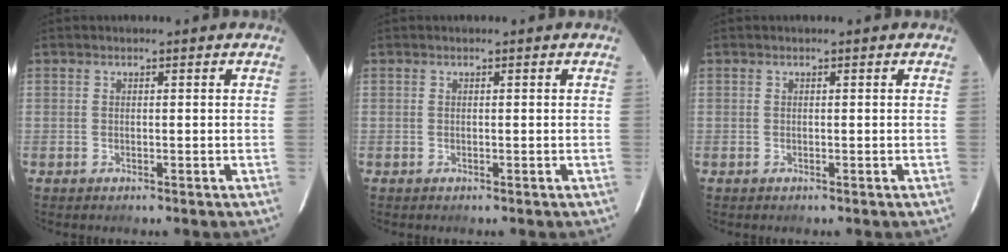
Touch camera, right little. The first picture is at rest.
{"total": 0.0}
{"total": 0.0}